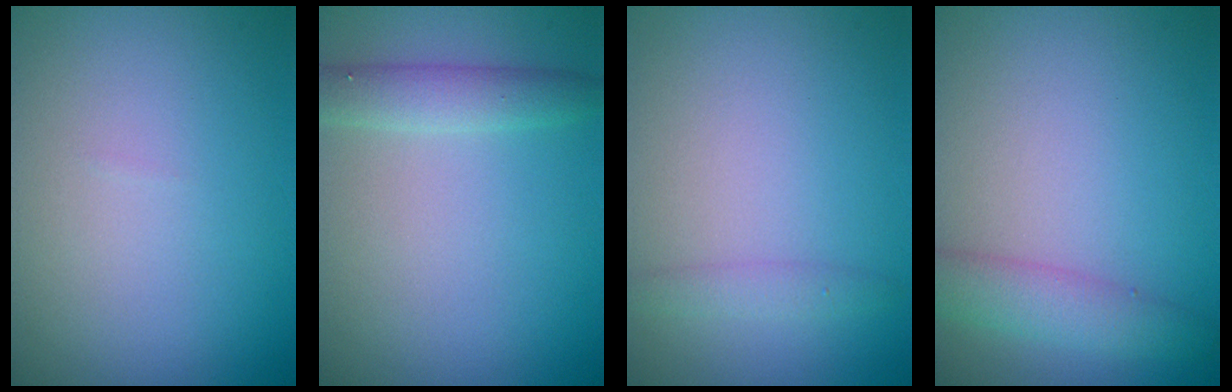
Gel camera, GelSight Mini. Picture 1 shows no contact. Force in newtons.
{"total": 2.4, "press": 2.4, "slide": 0.1}
{"total": 1.1, "press": 1.0, "slide": 0.1}
{"total": 2.9, "press": 2.9, "slide": 0.1}